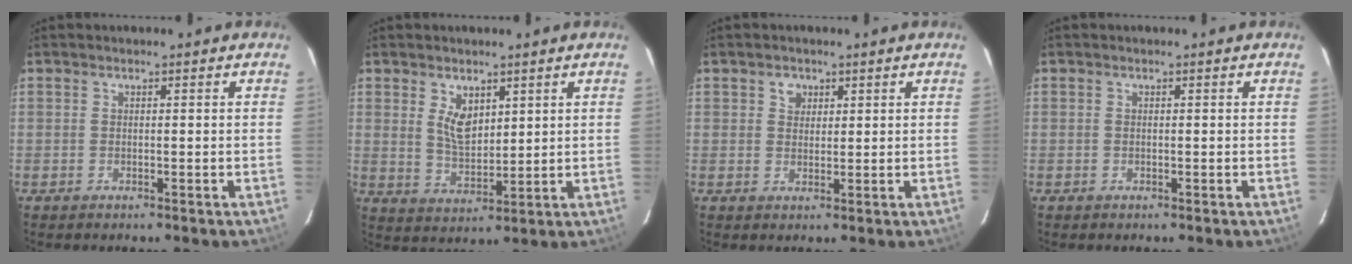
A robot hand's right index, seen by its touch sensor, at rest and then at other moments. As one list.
[{"total": 5.9, "force": [2.6, 3.3, 4.2], "torque": [-0.071, -0.002, 0.055]}, {"total": 2.4, "force": [1.1, 2.1, 0.6], "torque": [-0.003, 0.009, 0.019]}, {"total": 0.0}]